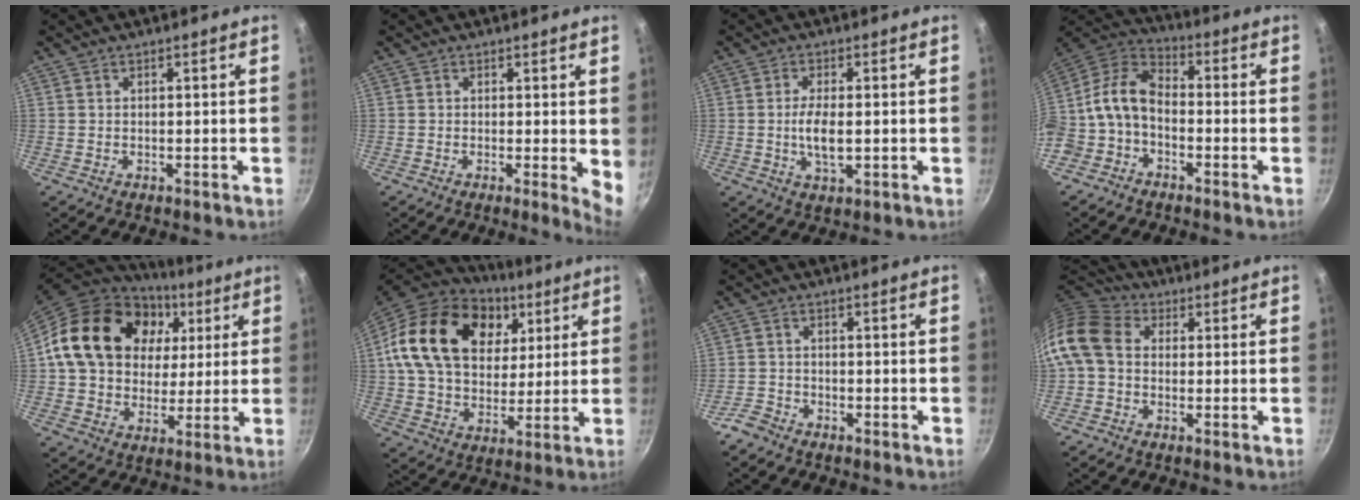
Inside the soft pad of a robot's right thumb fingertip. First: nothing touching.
{"total": 4.1, "force": [0.4, 1.2, 3.9], "torque": [-0.047, -0.012, 0.002]}
{"total": 5.4, "force": [-0.4, 2.1, 4.9], "torque": [-0.101, -0.001, -0.008]}
{"total": 10.8, "force": [-2.3, 7.2, 7.8], "torque": [-0.150, 0.055, -0.061]}
{"total": 24.0, "force": [6.2, 18.5, 13.9], "torque": [-0.226, 0.018, 0.106]}
{"total": 26.2, "force": [8.8, 18.4, 16.5], "torque": [-0.273, 0.000, 0.147]}
{"total": 3.0, "force": [-2.6, 1.4, 0.7], "torque": [-0.018, 0.024, -0.054]}
{"total": 11.4, "force": [0.2, 8.8, 7.2], "torque": [-0.125, 0.024, -0.019]}